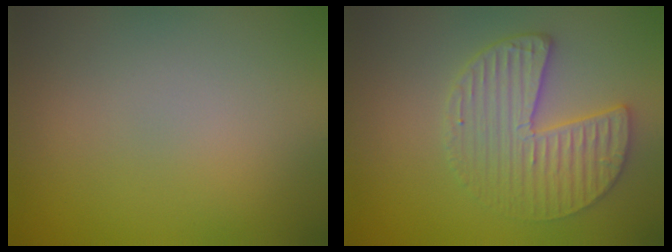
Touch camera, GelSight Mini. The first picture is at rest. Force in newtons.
{"total": 3.7, "press": 3.6, "slide": 0.7}